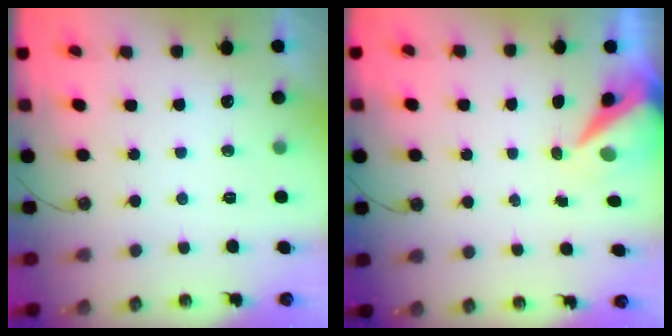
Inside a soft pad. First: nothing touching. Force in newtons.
{"total": 8.0, "press": 8.0, "slide": 1.0}